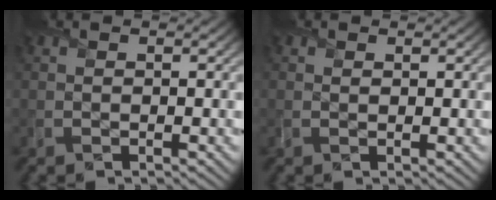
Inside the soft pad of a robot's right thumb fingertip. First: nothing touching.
{"total": 0.6, "force": [0.4, 0.3, 0.4], "torque": [-0.009, 0.000, 0.005]}